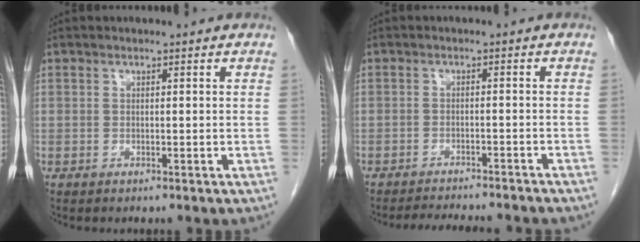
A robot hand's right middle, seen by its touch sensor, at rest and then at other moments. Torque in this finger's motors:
{"motor_torque": [1.18, -0.95, 0.20, 0.08]}